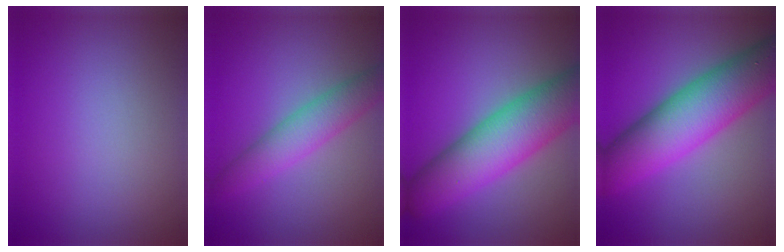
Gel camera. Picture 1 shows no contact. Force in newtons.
{"total": 4.2, "press": 4.2, "slide": 0.1}
{"total": 10.0, "press": 10.0, "slide": 0.6}
{"total": 10.7, "press": 10.7, "slide": 0.2}